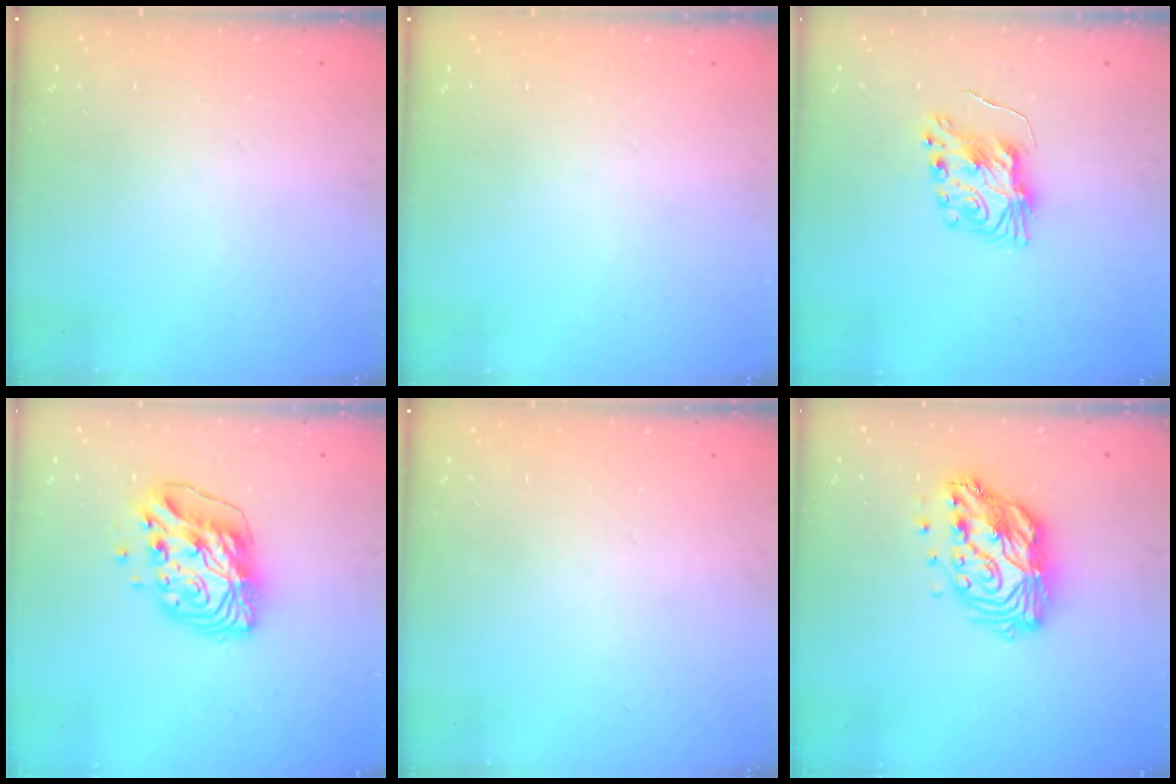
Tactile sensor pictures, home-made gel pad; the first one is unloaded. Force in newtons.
{"total": 0.0}
{"total": 8.0, "press": 8.0, "slide": 0.2}
{"total": 12.2, "press": 12.1, "slide": 1.2}
{"total": 0.0}
{"total": 15.4, "press": 15.4, "slide": 1.4}